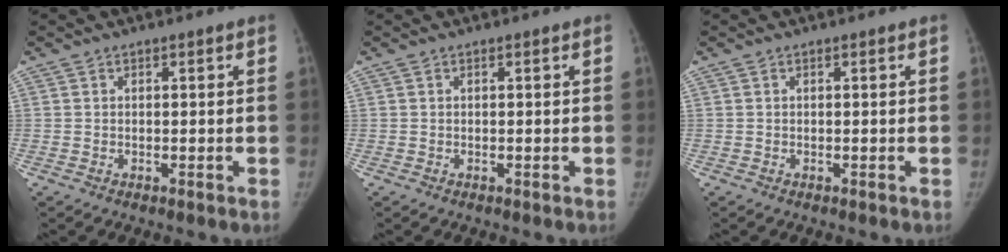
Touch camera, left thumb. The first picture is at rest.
{"total": 0.0}
{"total": 0.0}